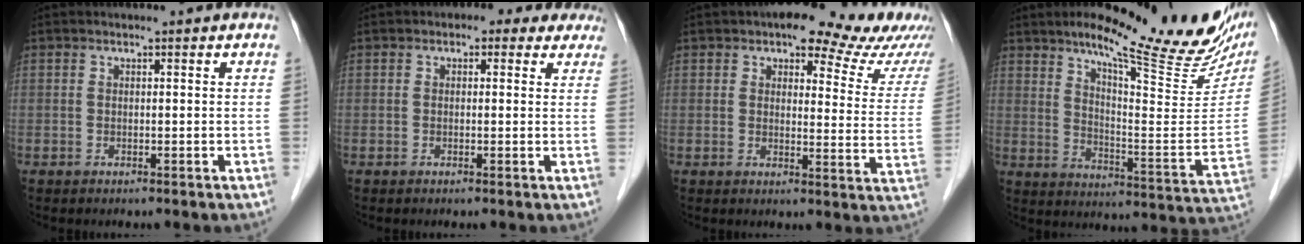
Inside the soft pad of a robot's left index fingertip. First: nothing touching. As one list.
[{"total": 4.5, "force": [3.2, 2.7, 1.7], "torque": [-0.003, 0.014, 0.021]}, {"total": 13.6, "force": [10.6, 5.4, 6.8], "torque": [-0.047, -0.003, 0.096]}, {"total": 22.2, "force": [16.7, 3.7, 14.2], "torque": [-0.197, -0.025, 0.222]}]